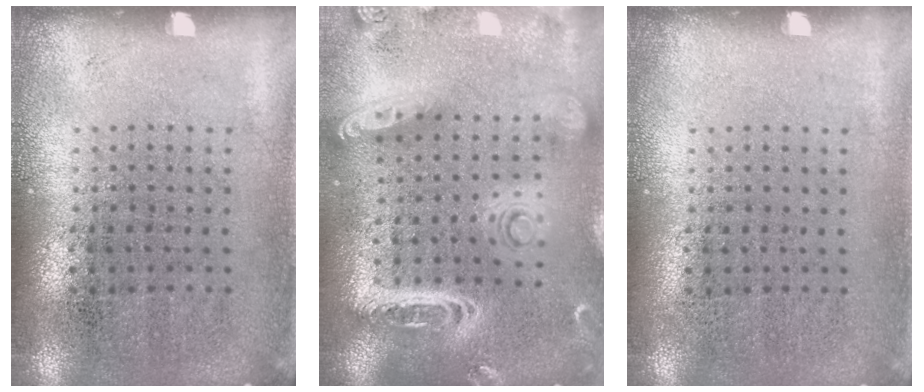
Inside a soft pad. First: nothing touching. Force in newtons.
{"total": 2.9, "press": 2.5, "slide": 1.6}
{"total": 0.0}